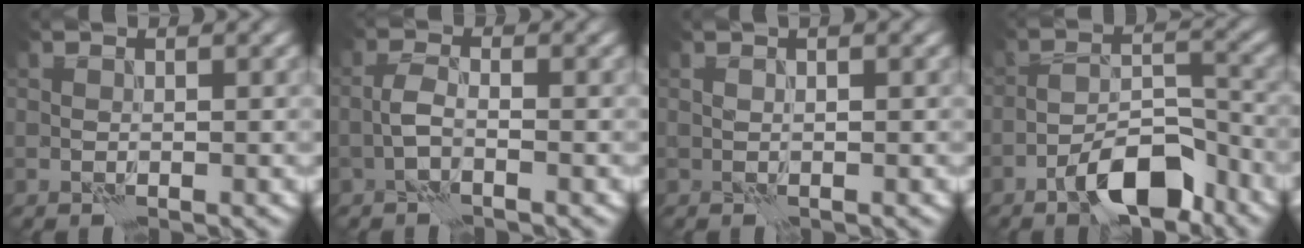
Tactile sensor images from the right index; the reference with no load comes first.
{"total": 0.8, "force": [-0.3, -0.3, 0.7], "torque": [-0.016, 0.004, -0.009]}
{"total": 1.2, "force": [1.0, -0.5, 0.3], "torque": [-0.004, 0.001, 0.019]}
{"total": 6.6, "force": [-4.5, 2.2, 4.4], "torque": [-0.065, 0.011, -0.076]}